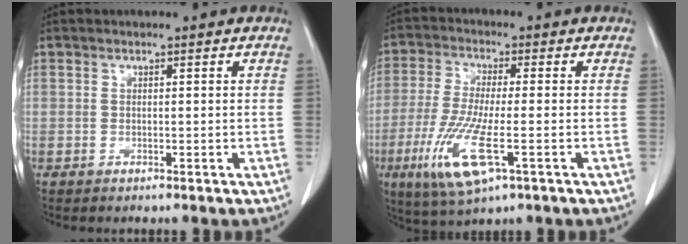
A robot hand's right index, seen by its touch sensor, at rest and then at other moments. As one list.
[{"total": 11.1, "force": [-4.1, 1.8, 10.2], "torque": [-0.217, -0.026, -0.075]}]